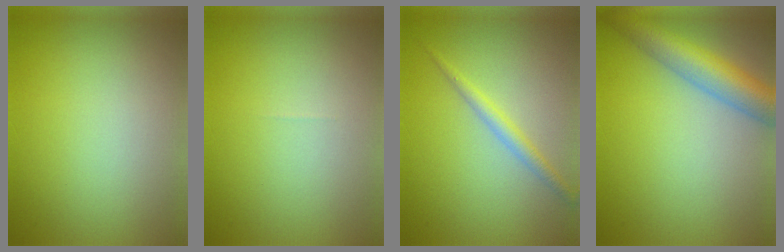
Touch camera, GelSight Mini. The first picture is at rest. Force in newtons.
{"total": 0.0}
{"total": 1.7, "press": 1.7, "slide": 0.0}
{"total": 6.0, "press": 6.0, "slide": 0.2}